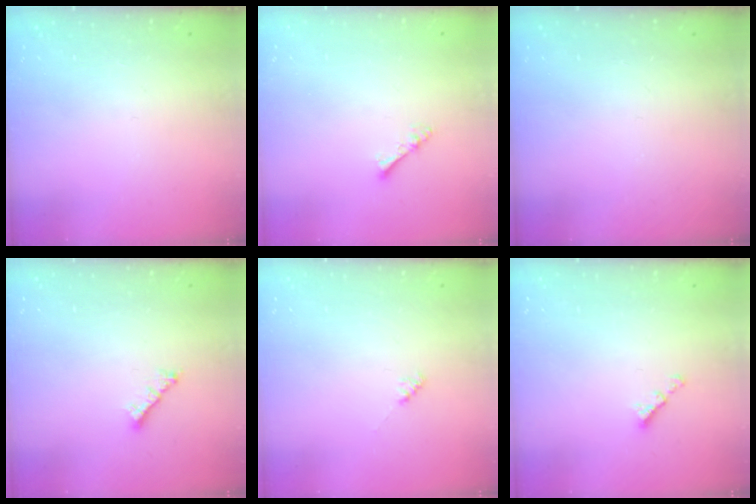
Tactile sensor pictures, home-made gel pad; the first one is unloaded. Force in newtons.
{"total": 2.7, "press": 2.7, "slide": 0.4}
{"total": 0.0}
{"total": 2.1, "press": 2.0, "slide": 0.5}
{"total": 2.0, "press": 1.9, "slide": 0.5}
{"total": 2.2, "press": 2.2, "slide": 0.5}